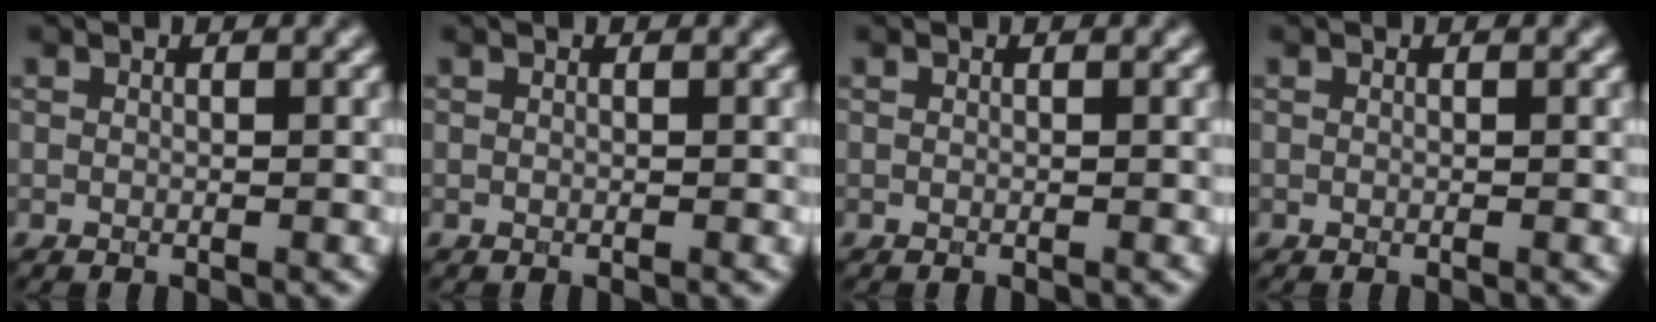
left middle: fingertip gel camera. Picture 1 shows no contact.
{"total": 0.0}
{"total": 0.0}
{"total": 0.0}